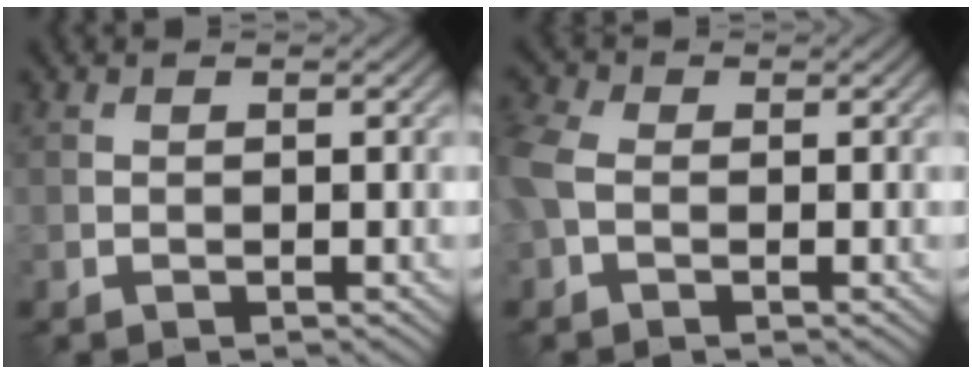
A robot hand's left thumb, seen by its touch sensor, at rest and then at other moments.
{"total": 4.6, "force": [-0.5, 3.0, 3.5], "torque": [-0.110, 0.005, -0.021]}